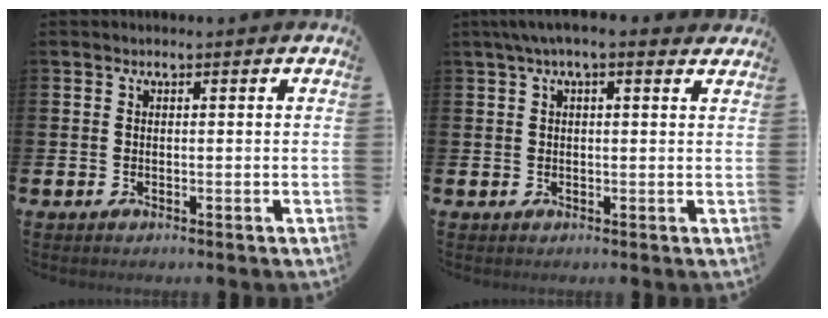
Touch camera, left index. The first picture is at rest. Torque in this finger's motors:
{"motor_torque": [1.15, -1.00, 0.18, 0.21]}